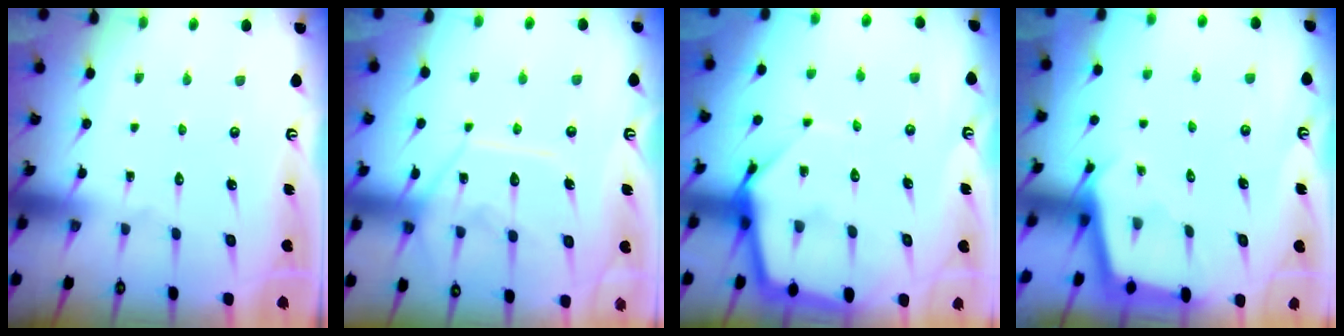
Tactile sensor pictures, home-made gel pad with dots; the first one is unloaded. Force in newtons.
{"total": 12.0, "press": 12.0, "slide": 0.9}
{"total": 9.4, "press": 9.4, "slide": 0.7}
{"total": 2.1, "press": 2.1, "slide": 0.2}